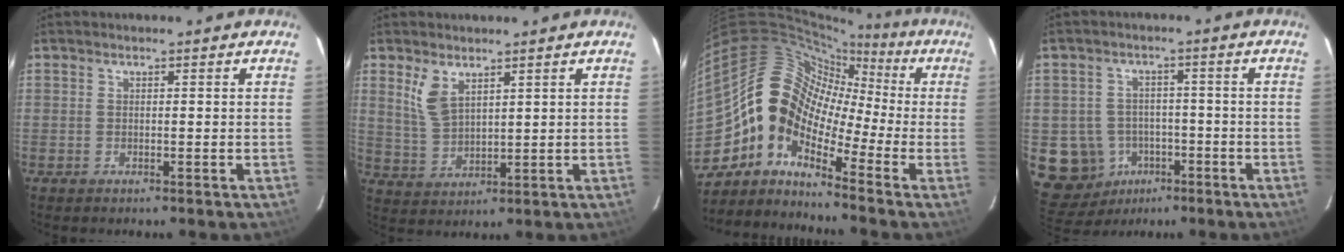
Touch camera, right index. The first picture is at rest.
{"total": 6.1, "force": [3.6, 2.8, 4.0], "torque": [-0.081, -0.002, 0.081]}
{"total": 13.1, "force": [-4.7, 9.1, 8.2], "torque": [-0.139, 0.018, -0.116]}
{"total": 10.9, "force": [-3.9, 9.8, 2.6], "torque": [-0.097, 0.021, -0.040]}